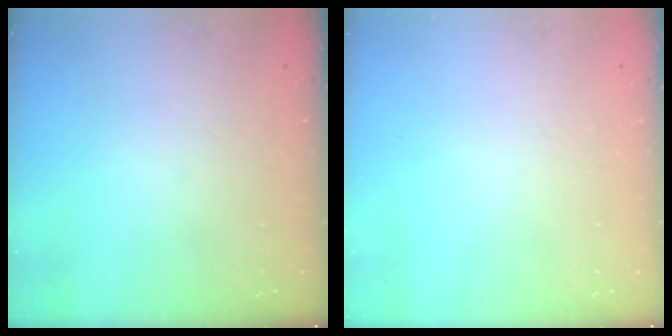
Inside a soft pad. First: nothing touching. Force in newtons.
{"total": 0.0}